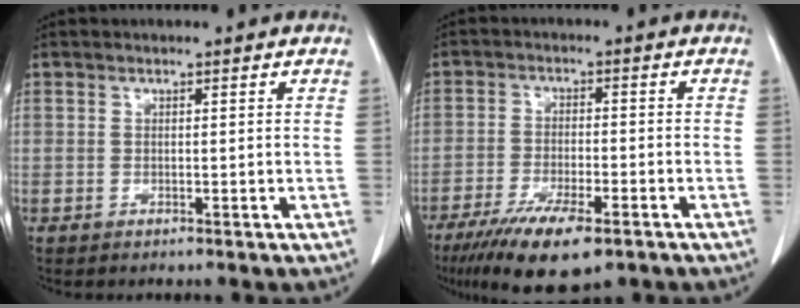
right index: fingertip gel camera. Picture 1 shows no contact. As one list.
[{"total": 11.1, "force": [-7.2, 2.8, 8.0], "torque": [-0.137, -0.020, -0.116]}]